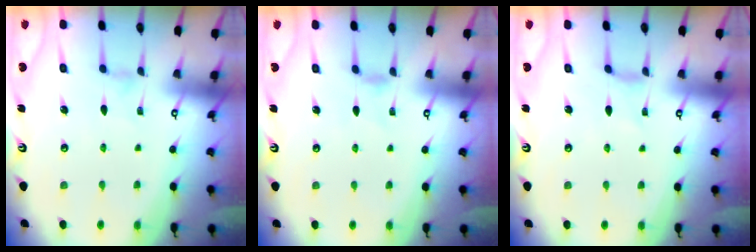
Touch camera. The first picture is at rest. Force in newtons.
{"total": 1.1, "press": 1.0, "slide": 0.3}
{"total": 1.6, "press": 1.6, "slide": 0.1}